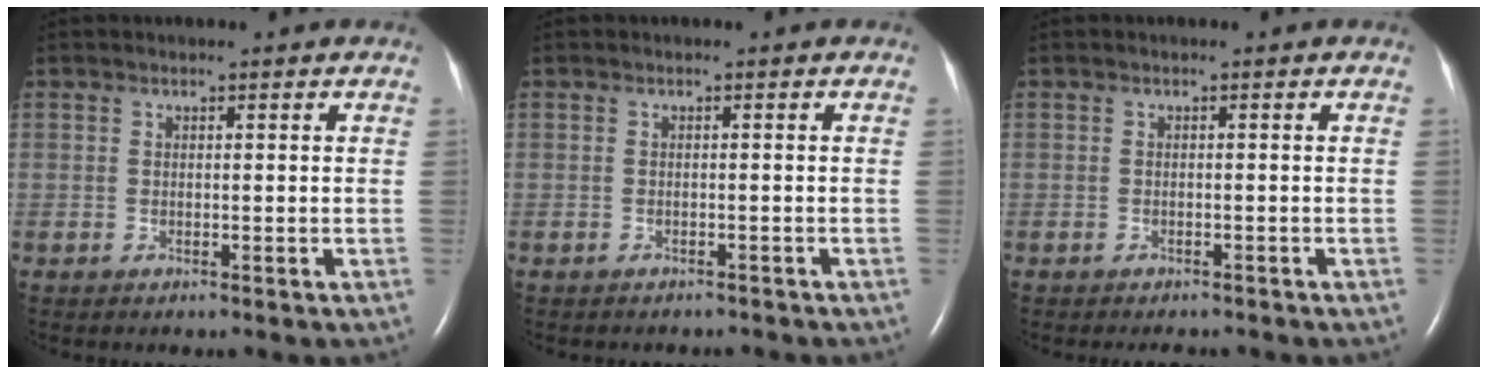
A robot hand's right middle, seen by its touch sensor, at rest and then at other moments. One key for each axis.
{"total": 3.0, "fx": -2.7, "fy": 1.1, "fz": 0.6, "tx": -0.012, "ty": -0.002, "tz": -0.030}
{"total": 3.1, "fx": -2.7, "fy": 1.0, "fz": 1.1, "tx": -0.016, "ty": -0.005, "tz": -0.026}